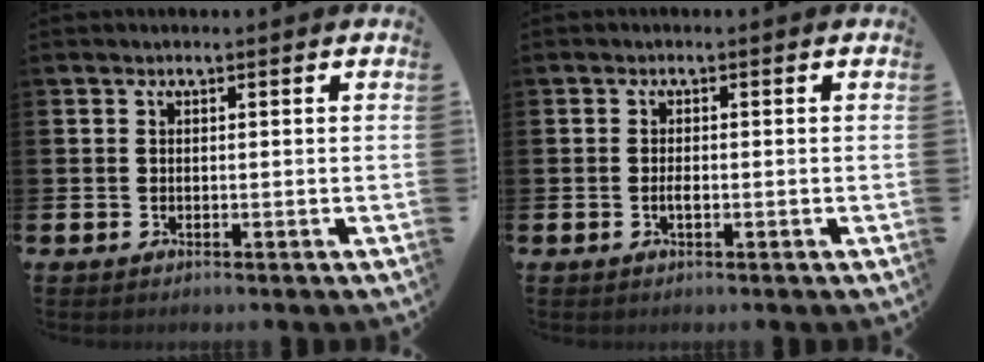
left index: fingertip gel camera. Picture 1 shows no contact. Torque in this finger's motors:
{"motor_torque": [0.06, 0.04, 0.02, 0.03]}